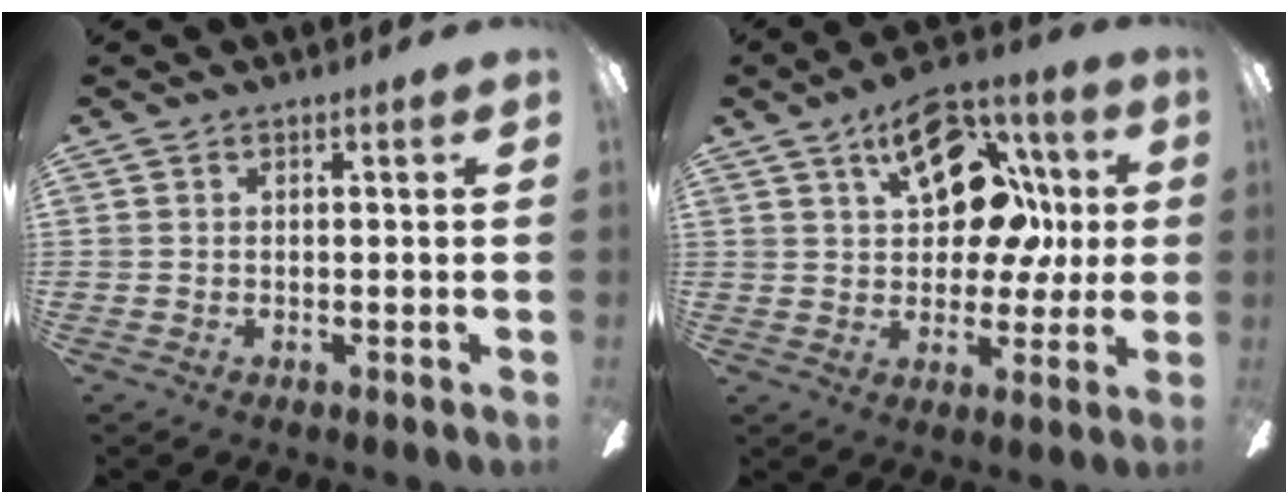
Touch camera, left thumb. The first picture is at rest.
{"total": 18.9, "force": [7.6, 11.6, 12.9], "torque": [-0.188, -0.013, 0.133]}